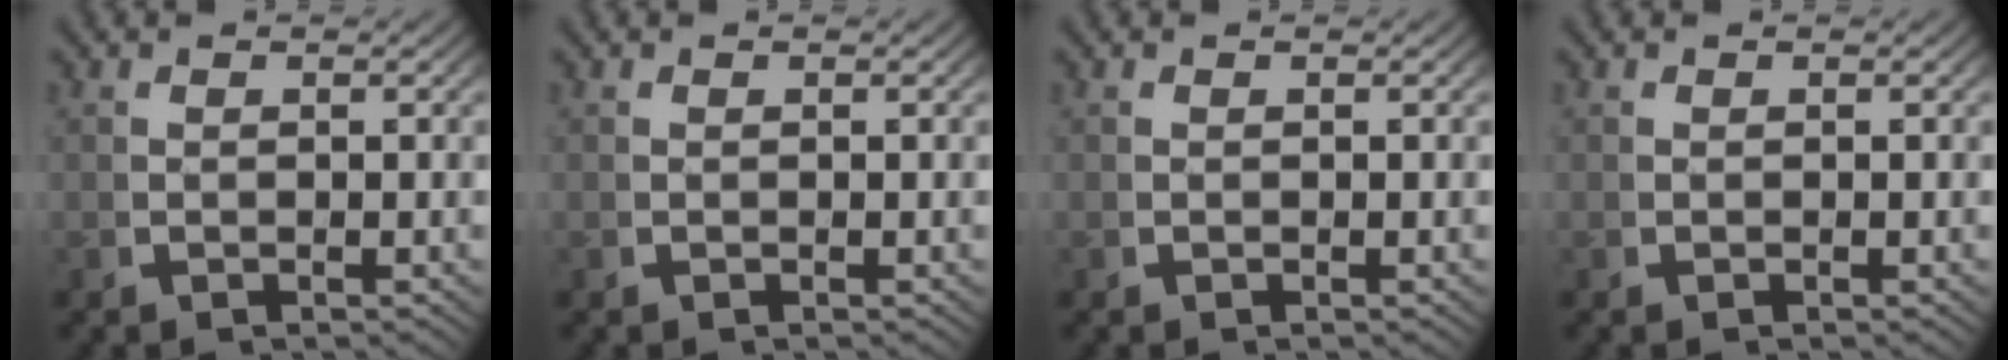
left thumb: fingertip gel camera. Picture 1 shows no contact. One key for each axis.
{"total": 0.0}
{"total": 0.0}
{"total": 0.0}